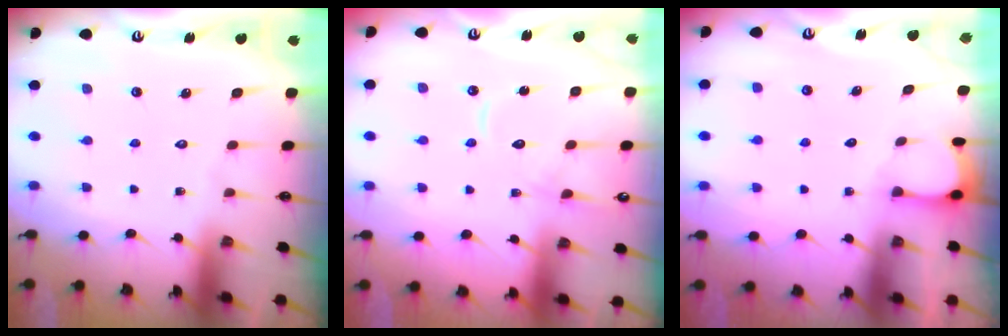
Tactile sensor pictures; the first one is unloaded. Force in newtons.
{"total": 12.2, "press": 12.1, "slide": 1.1}
{"total": 2.3, "press": 2.2, "slide": 0.4}